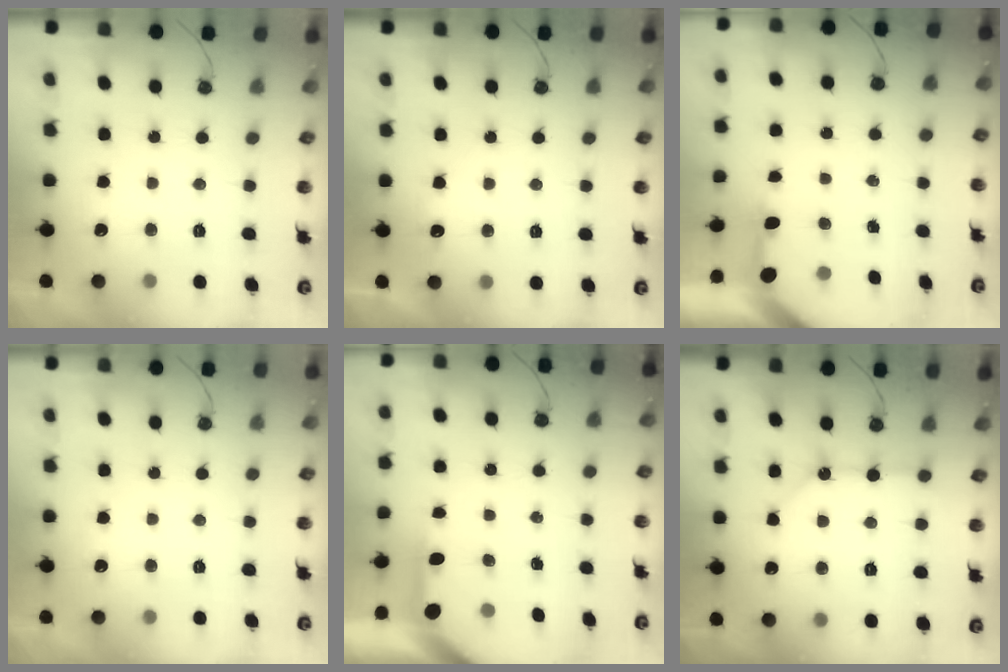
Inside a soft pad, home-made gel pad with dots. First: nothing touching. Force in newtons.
{"total": 3.4, "press": 3.4, "slide": 0.5}
{"total": 3.2, "press": 3.2, "slide": 0.3}
{"total": 0.0}
{"total": 3.1, "press": 3.1, "slide": 0.4}
{"total": 9.6, "press": 9.5, "slide": 1.0}